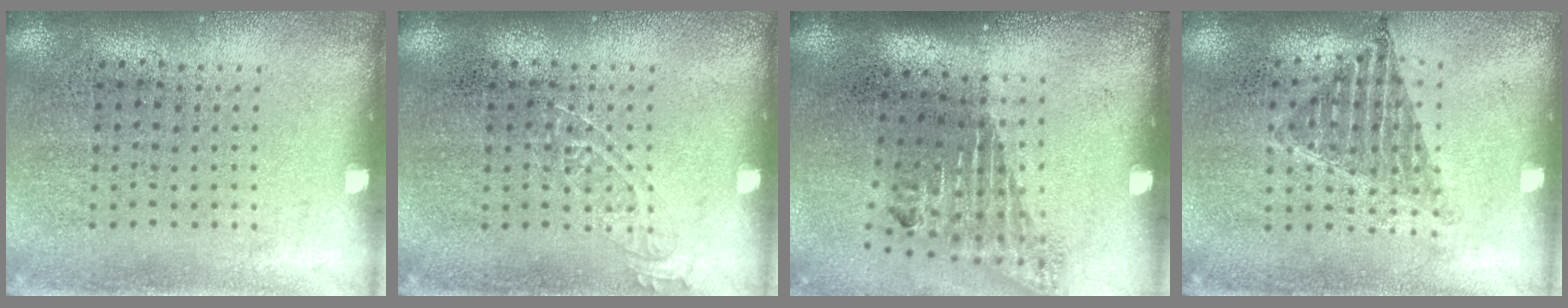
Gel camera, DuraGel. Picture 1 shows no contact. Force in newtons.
{"total": 1.0, "press": 1.0, "slide": 0.1}
{"total": 1.6, "press": 1.1, "slide": 1.1}
{"total": 1.0, "press": 0.8, "slide": 0.5}